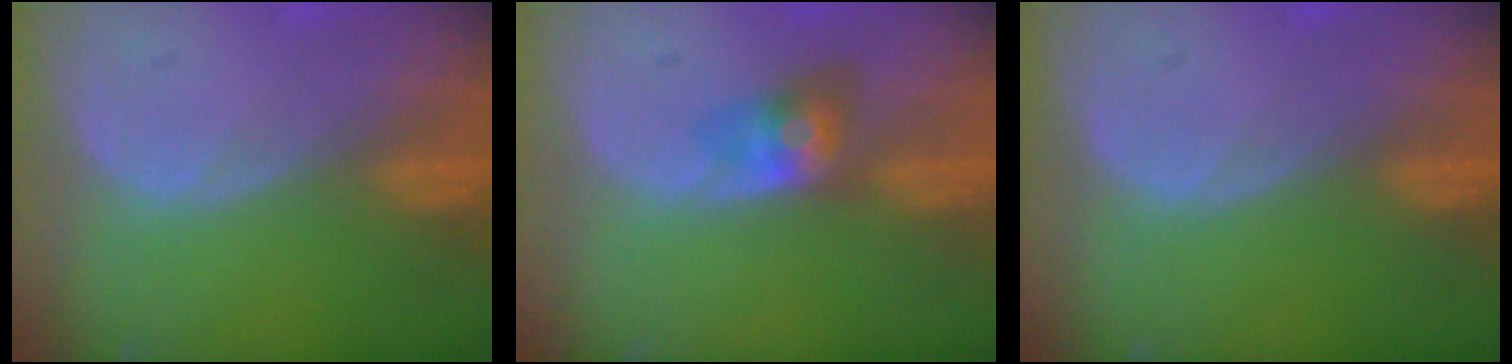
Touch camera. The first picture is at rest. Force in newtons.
{"total": 4.0, "press": 4.0, "slide": 0.2}
{"total": 0.0}